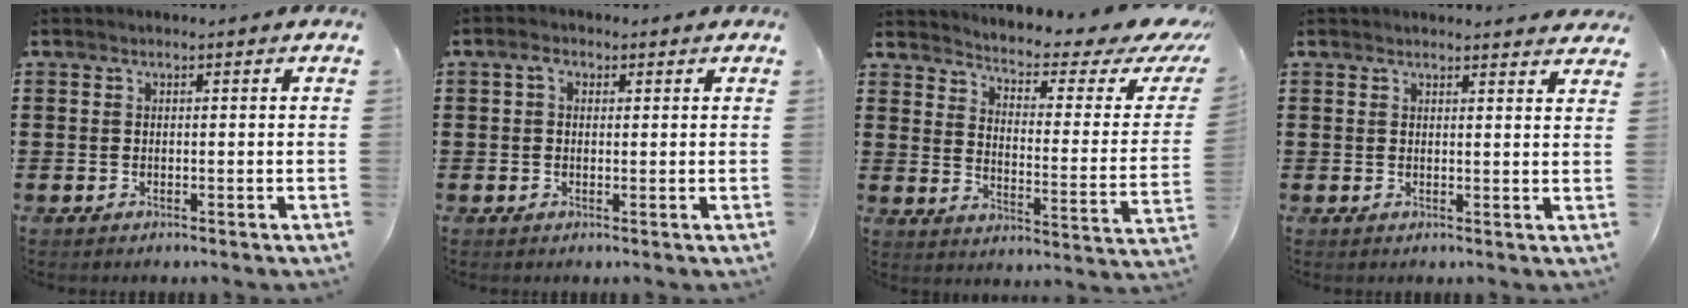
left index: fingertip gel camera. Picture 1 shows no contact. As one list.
[{"total": 2.1, "force": [0.6, 1.5, 1.2], "torque": [-0.029, 0.010, 0.008]}, {"total": 3.7, "force": [2.8, 0.3, 2.4], "torque": [-0.054, -0.035, 0.036]}, {"total": 1.9, "force": [1.9, 0.0, 0.2], "torque": [-0.001, -0.006, 0.035]}]